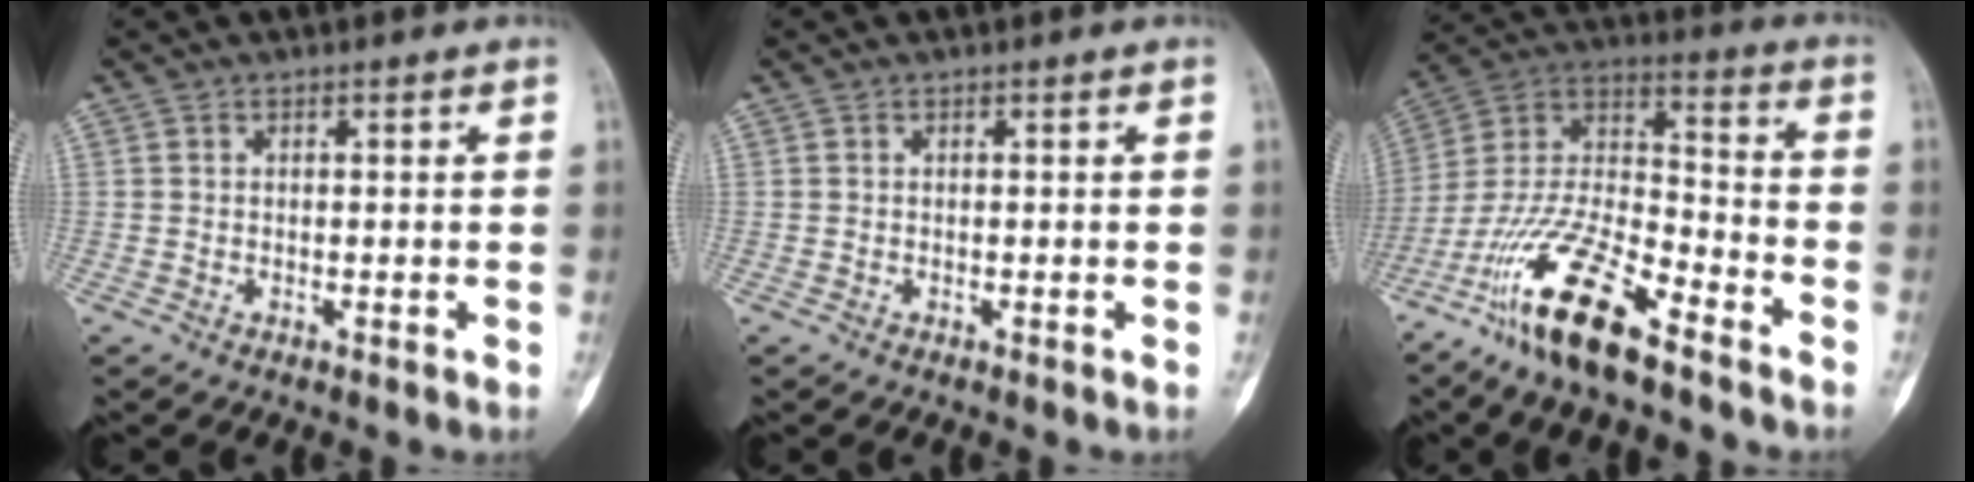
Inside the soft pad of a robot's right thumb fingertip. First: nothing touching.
{"total": 0.0}
{"total": 18.4, "force": [-12.3, 5.2, 12.7], "torque": [-0.250, 0.069, -0.233]}